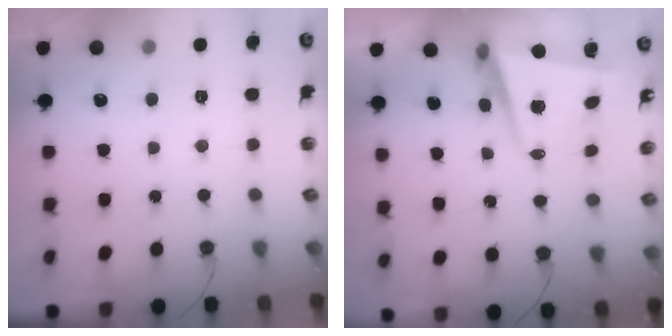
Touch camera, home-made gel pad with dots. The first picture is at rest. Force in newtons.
{"total": 6.2, "press": 5.9, "slide": 1.8}